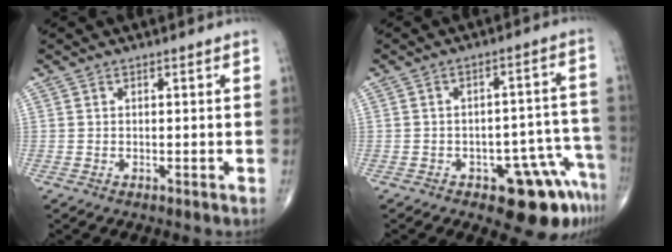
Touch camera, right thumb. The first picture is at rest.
{"total": 11.5, "force": [-6.6, 5.2, 7.9], "torque": [-0.053, 0.056, -0.078]}